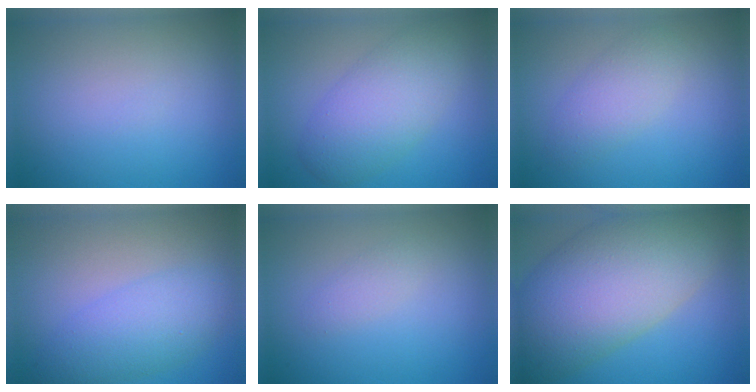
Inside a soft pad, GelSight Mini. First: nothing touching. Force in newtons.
{"total": 5.4, "press": 5.3, "slide": 0.4}
{"total": 2.7, "press": 2.7, "slide": 0.0}
{"total": 4.3, "press": 4.3, "slide": 0.0}
{"total": 1.2, "press": 1.2, "slide": 0.0}
{"total": 13.2, "press": 13.2, "slide": 0.8}